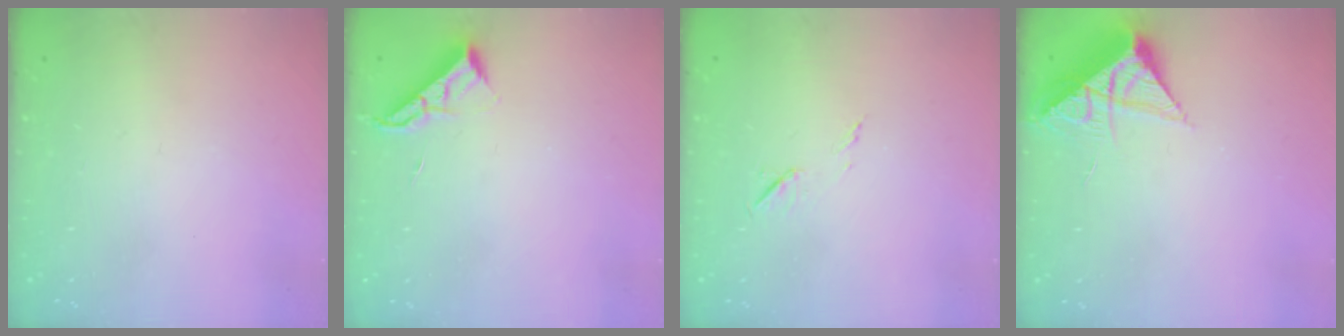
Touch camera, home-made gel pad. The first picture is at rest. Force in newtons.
{"total": 6.8, "press": 6.8, "slide": 0.5}
{"total": 5.5, "press": 5.3, "slide": 1.5}
{"total": 8.5, "press": 8.5, "slide": 0.5}